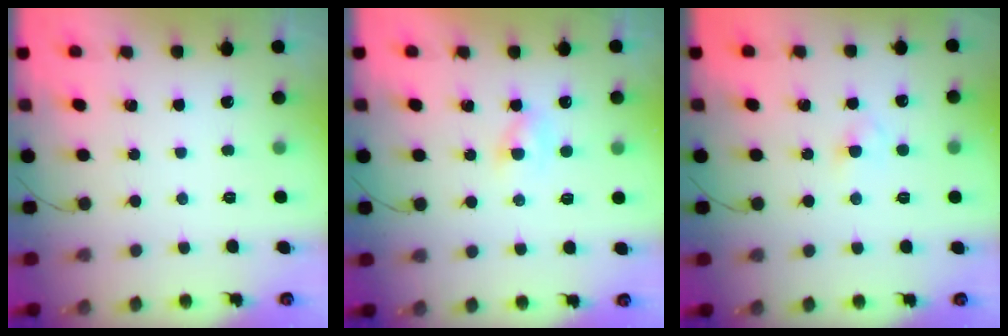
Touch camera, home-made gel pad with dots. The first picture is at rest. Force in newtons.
{"total": 1.9, "press": 1.6, "slide": 1.0}
{"total": 2.3, "press": 2.1, "slide": 1.0}